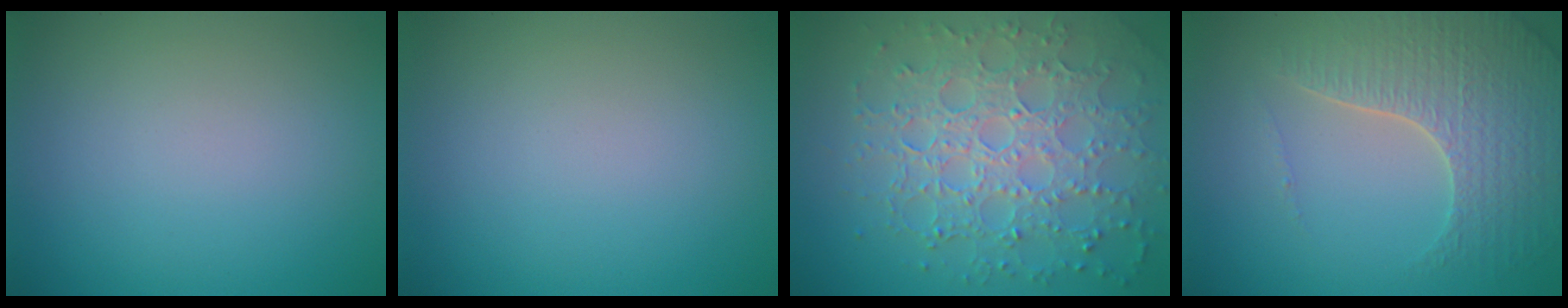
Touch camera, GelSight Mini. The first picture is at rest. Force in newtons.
{"total": 0.0}
{"total": 7.7, "press": 5.7, "slide": 5.2}
{"total": 4.9, "press": 4.4, "slide": 2.3}